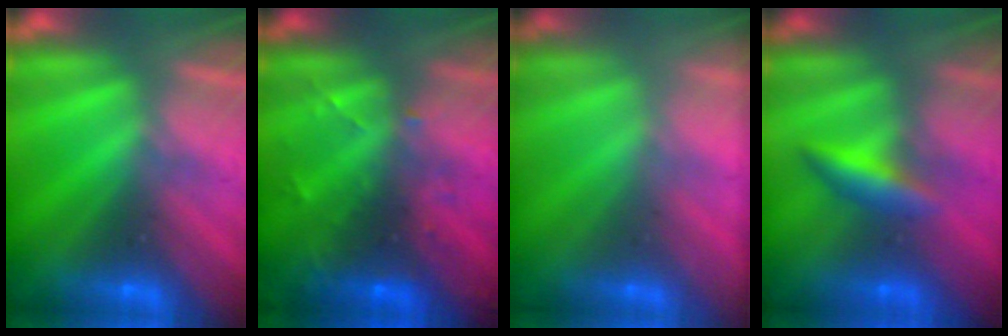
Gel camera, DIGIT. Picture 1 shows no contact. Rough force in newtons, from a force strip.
{"total": 8.6}
{"total": 1.7}
{"total": 2.4}